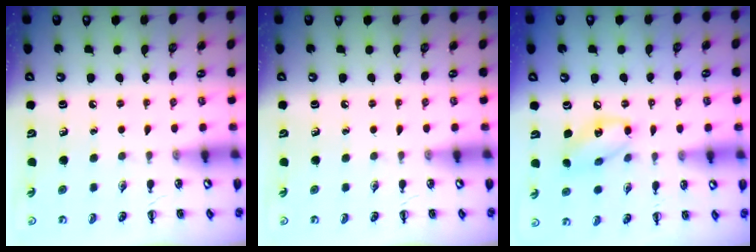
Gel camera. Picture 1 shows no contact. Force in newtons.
{"total": 0.0}
{"total": 10.5, "press": 10.5, "slide": 1.0}